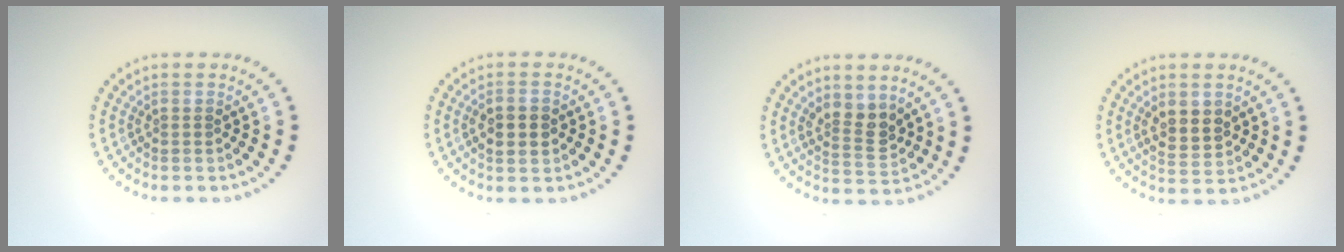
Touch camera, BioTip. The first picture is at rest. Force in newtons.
{"total": 2.5, "press": 2.5, "slide": 0.1}
{"total": 2.7, "press": 2.5, "slide": 1.1}
{"total": 3.0, "press": 2.9, "slide": 0.6}